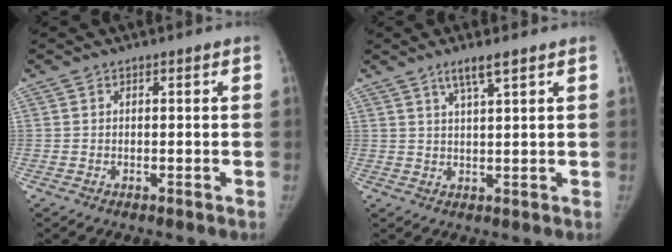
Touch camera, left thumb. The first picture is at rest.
{"total": 4.0, "force": [2.6, 0.3, 3.0], "torque": [-0.060, -0.010, 0.053]}